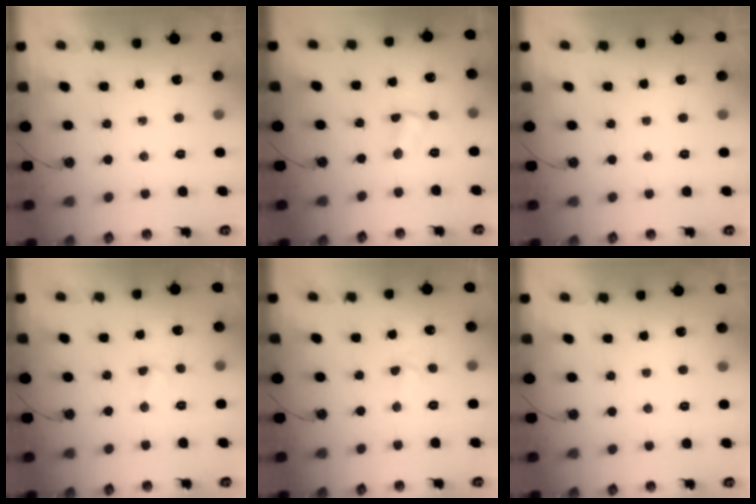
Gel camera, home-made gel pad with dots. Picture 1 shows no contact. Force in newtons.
{"total": 2.9, "press": 2.8, "slide": 0.3}
{"total": 0.0}
{"total": 4.4, "press": 4.3, "slide": 0.7}
{"total": 2.9, "press": 2.9, "slide": 0.4}
{"total": 0.0}